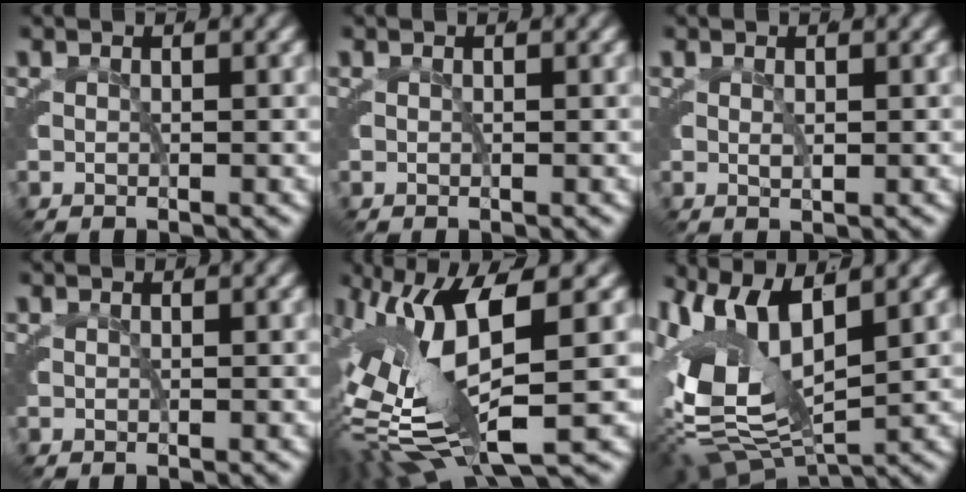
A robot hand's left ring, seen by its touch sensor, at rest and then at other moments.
{"total": 0.0}
{"total": 0.7, "force": [0.2, -0.1, 0.6], "torque": [-0.018, -0.012, 0.010]}
{"total": 0.0}
{"total": 12.1, "force": [-2.1, 6.2, 10.2], "torque": [-0.191, -0.037, -0.011]}
{"total": 13.5, "force": [0.1, 9.1, 9.9], "torque": [-0.213, -0.045, 0.023]}